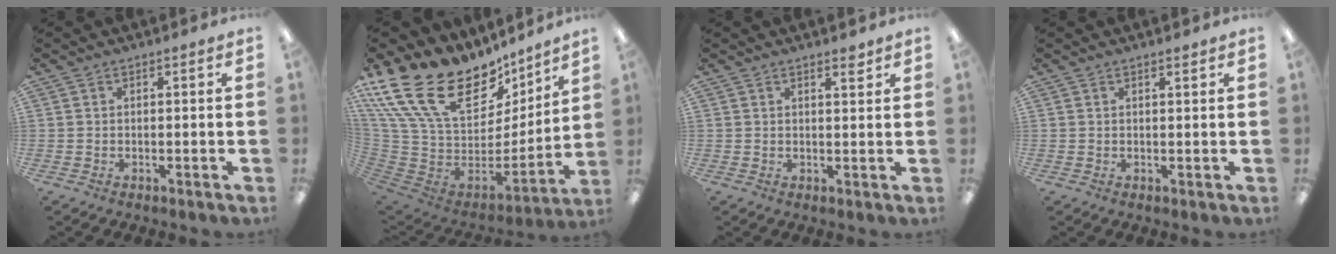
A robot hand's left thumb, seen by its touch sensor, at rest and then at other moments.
{"total": 27.4, "force": [16.6, 15.4, 15.4], "torque": [-0.296, -0.115, 0.329]}
{"total": 2.2, "force": [1.9, 0.4, 1.1], "torque": [-0.008, -0.008, 0.030]}
{"total": 1.0, "force": [0.8, 0.1, 0.6], "torque": [-0.012, -0.001, 0.015]}